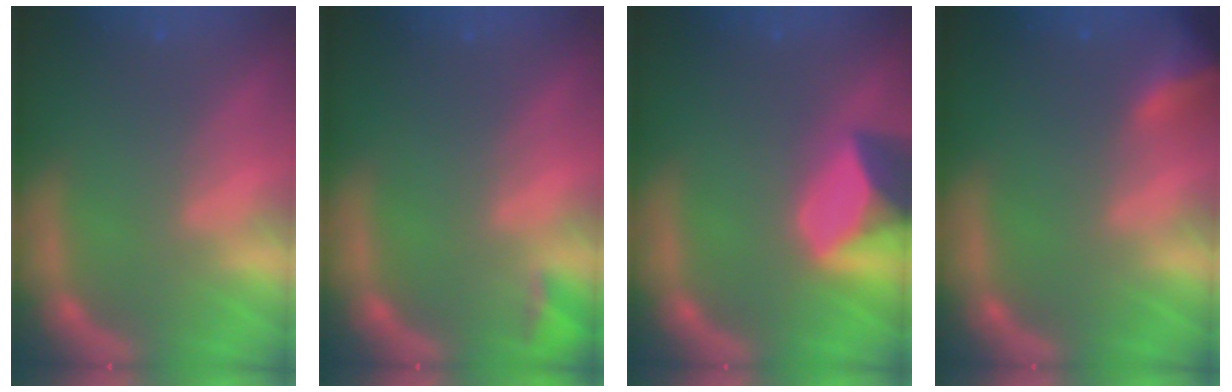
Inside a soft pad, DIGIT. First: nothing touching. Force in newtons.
{"total": 1.4}
{"total": 6.9}
{"total": 4.4}